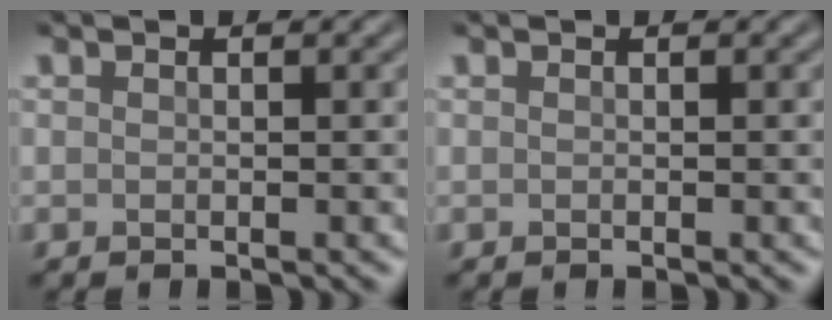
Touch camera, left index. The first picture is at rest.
{"total": 0.0}